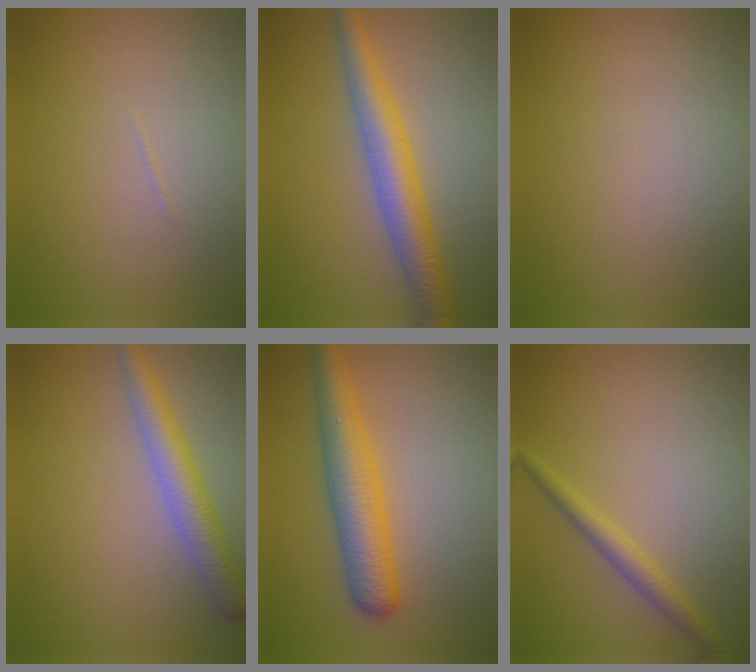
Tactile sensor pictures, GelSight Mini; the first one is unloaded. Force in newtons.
{"total": 4.7, "press": 4.7, "slide": 0.1}
{"total": 0.0}
{"total": 3.7, "press": 3.7, "slide": 0.1}
{"total": 5.1, "press": 5.1, "slide": 0.1}
{"total": 1.9, "press": 1.9, "slide": 0.0}